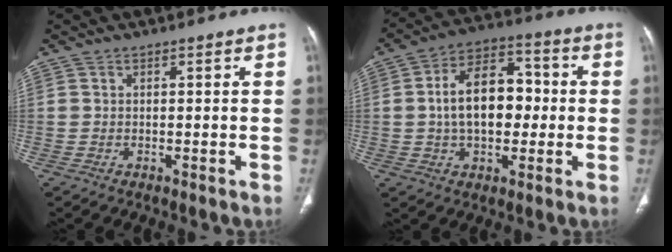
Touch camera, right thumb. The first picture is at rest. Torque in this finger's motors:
{"motor_torque": [0.48, 0.44, 1.18, 0.10, 0.38]}